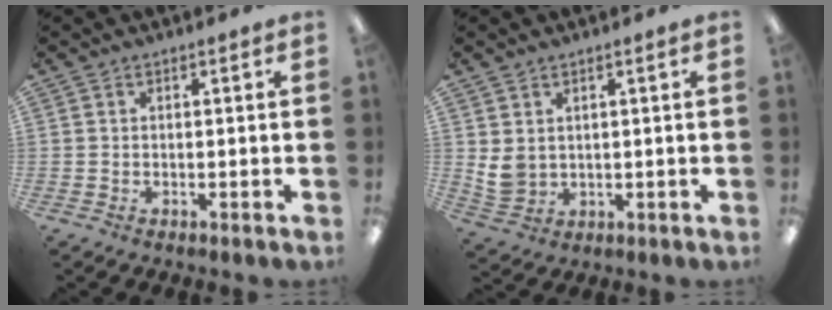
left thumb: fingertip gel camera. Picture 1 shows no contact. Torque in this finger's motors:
{"motor_torque": [0.75, 0.71, 0.70, -0.57, 0.05]}